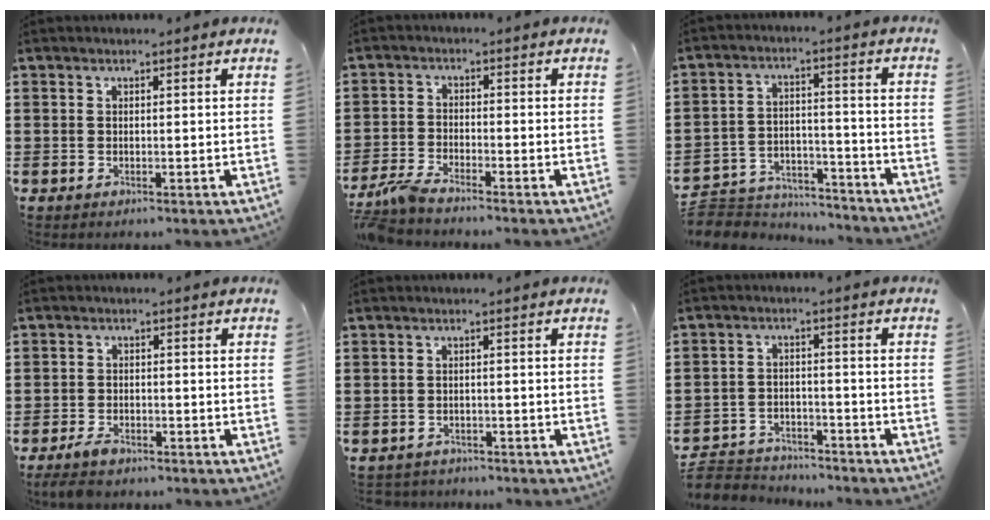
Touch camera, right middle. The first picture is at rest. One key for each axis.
{"total": 3.9, "fx": -3.5, "fy": 0.4, "fz": 1.6, "tx": -0.057, "ty": -0.008, "tz": -0.077}
{"total": 5.7, "fx": -5.5, "fy": 1.4, "fz": 0.1, "tx": -0.016, "ty": 0.009, "tz": -0.118}
{"total": 2.8, "fx": -2.3, "fy": 1.1, "fz": 1.0, "tx": -0.035, "ty": 0.000, "tz": -0.052}
{"total": 1.8, "fx": -1.7, "fy": 0.5, "fz": -0.3, "tx": -0.001, "ty": 0.002, "tz": -0.040}
{"total": 4.6, "fx": -4.5, "fy": 1.2, "fz": -0.3, "tx": -0.006, "ty": 0.009, "tz": -0.097}